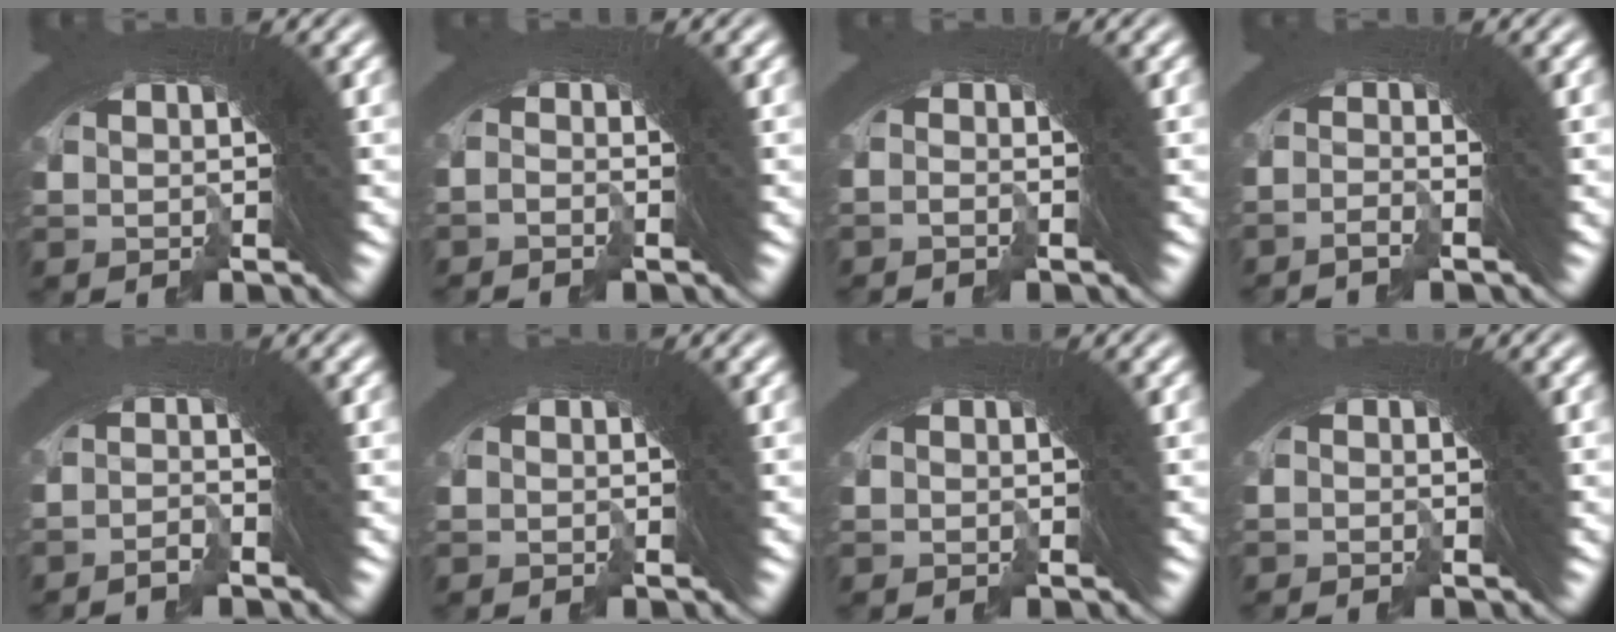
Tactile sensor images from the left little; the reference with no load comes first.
{"total": 2.5, "force": [-0.6, -1.6, -1.8], "torque": [0.041, 0.005, -0.013]}
{"total": 2.0, "force": [-0.3, -1.4, -1.3], "torque": [0.031, 0.005, -0.008]}
{"total": 2.6, "force": [-1.1, -1.6, -1.7], "torque": [0.040, 0.005, -0.024]}
{"total": 3.5, "force": [-2.2, -1.4, -2.3], "torque": [0.045, 0.003, -0.043]}
{"total": 1.3, "force": [-0.4, -0.8, -1.0], "torque": [0.018, -0.002, -0.006]}
{"total": 0.9, "force": [-0.2, -0.6, -0.7], "torque": [0.013, 0.001, -0.003]}
{"total": 1.6, "force": [-0.3, -1.1, -1.2], "torque": [0.027, 0.004, -0.007]}